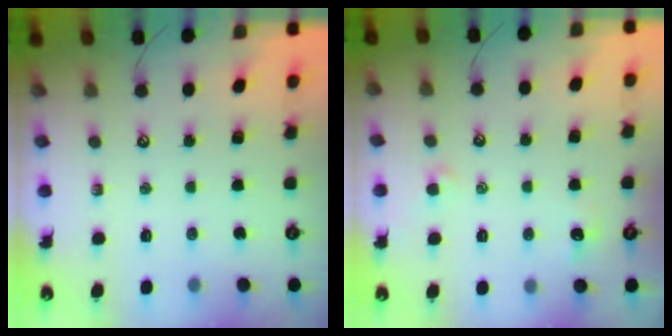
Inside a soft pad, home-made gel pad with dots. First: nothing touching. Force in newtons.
{"total": 1.0, "press": 0.8, "slide": 0.7}